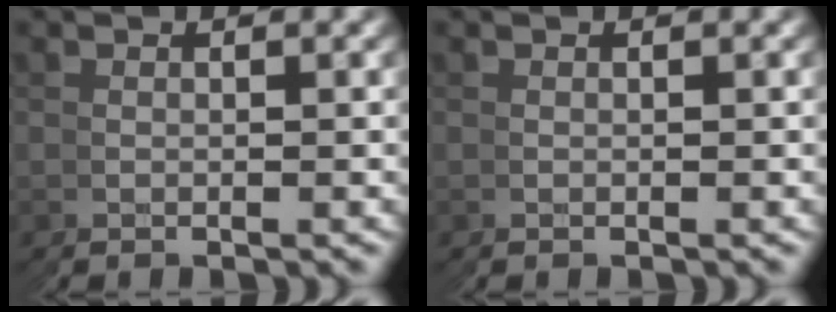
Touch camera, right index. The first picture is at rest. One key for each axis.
{"total": 0.0}